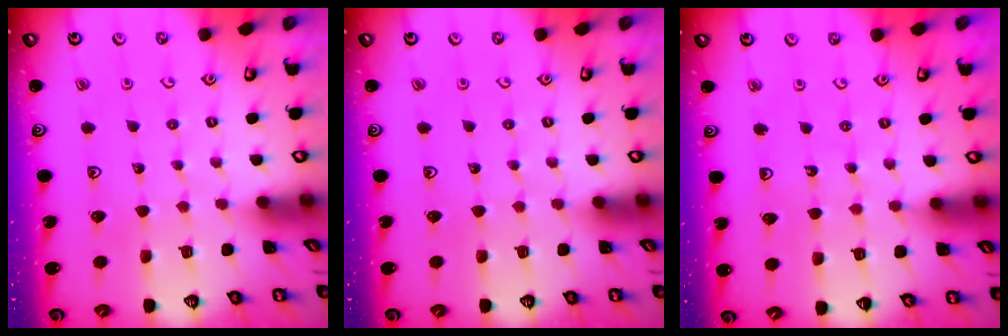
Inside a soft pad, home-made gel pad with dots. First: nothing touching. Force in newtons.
{"total": 0.0}
{"total": 3.7, "press": 2.8, "slide": 2.3}